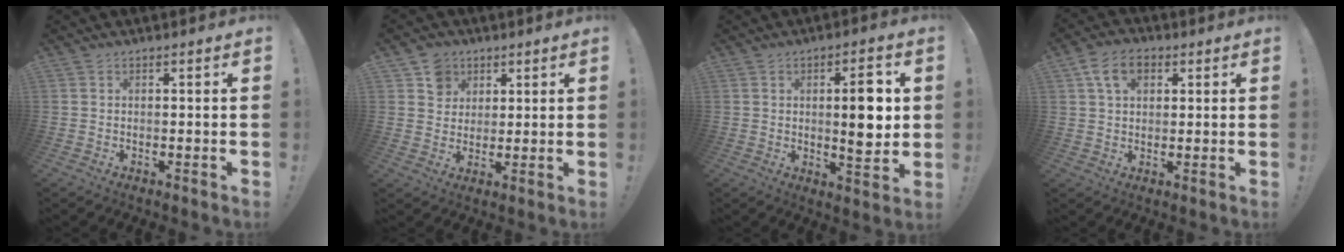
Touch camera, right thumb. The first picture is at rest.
{"total": 7.8, "force": [3.7, 6.6, 1.8], "torque": [-0.026, -0.015, 0.074]}
{"total": 9.3, "force": [1.1, 2.7, 8.9], "torque": [-0.123, -0.004, 0.012]}
{"total": 8.2, "force": [3.3, 5.6, 5.1], "torque": [-0.086, 0.007, 0.065]}